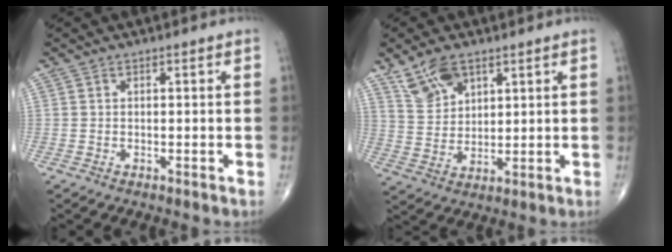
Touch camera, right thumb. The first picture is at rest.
{"total": 7.8, "force": [5.1, 4.1, 4.3], "torque": [-0.067, -0.019, 0.106]}